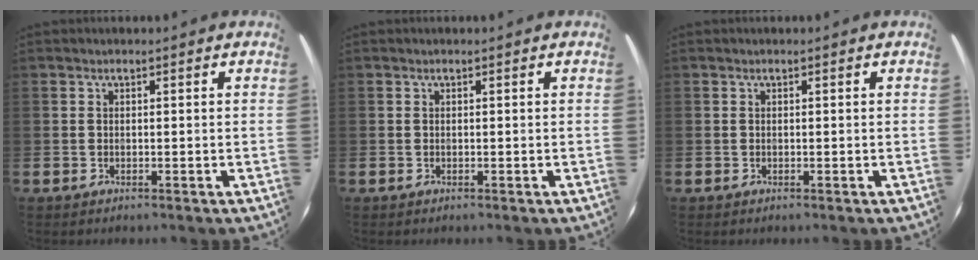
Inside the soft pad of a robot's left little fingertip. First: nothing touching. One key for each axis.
{"total": 0.0}
{"total": 0.0}